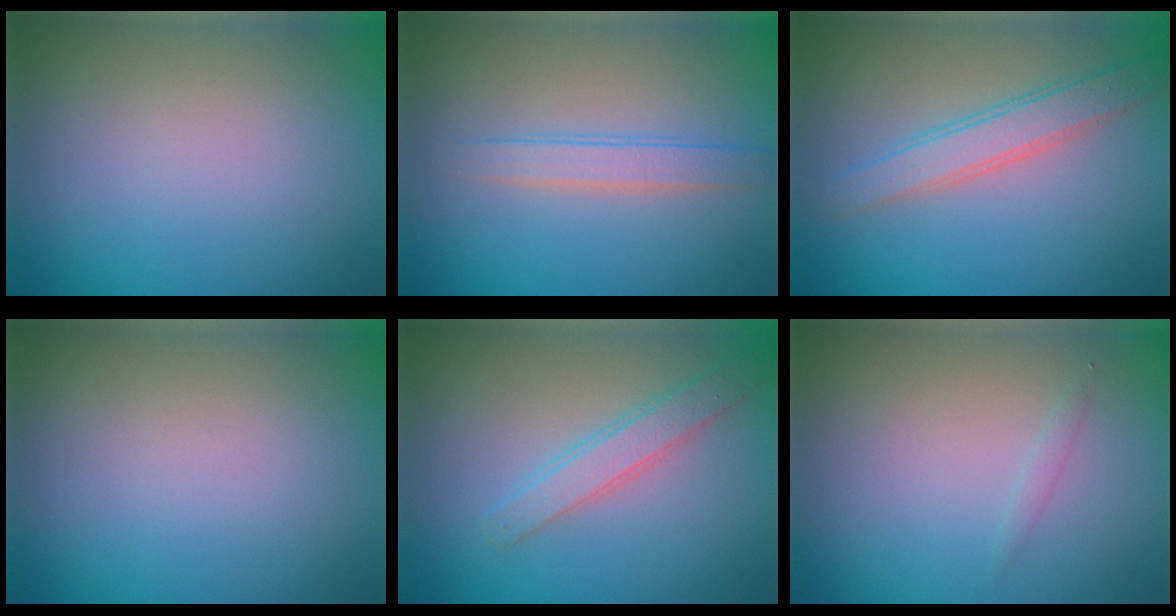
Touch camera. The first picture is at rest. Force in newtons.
{"total": 2.1, "press": 2.1, "slide": 0.1}
{"total": 3.1, "press": 3.1, "slide": 0.1}
{"total": 0.0}
{"total": 2.5, "press": 2.5, "slide": 0.1}
{"total": 0.5, "press": 0.5, "slide": 0.0}